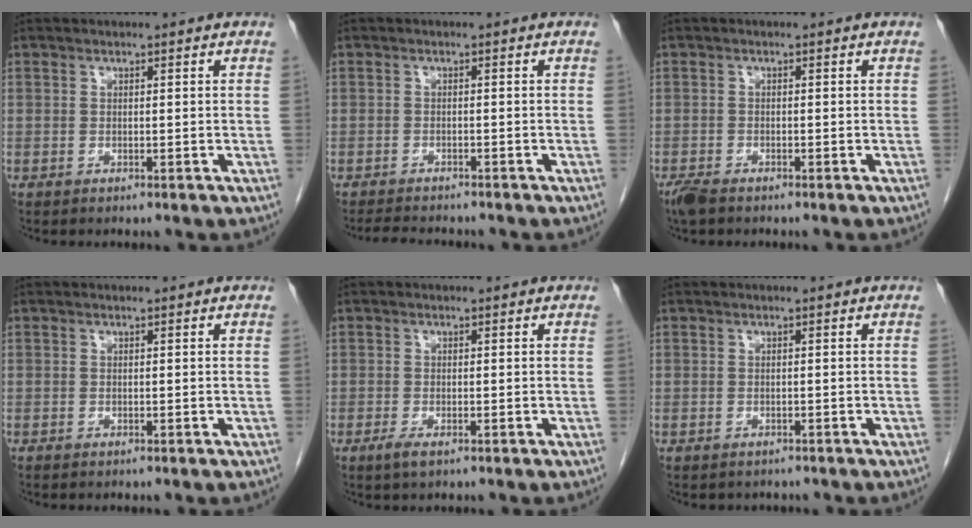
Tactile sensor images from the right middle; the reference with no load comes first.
{"total": 4.9, "force": [-4.6, 0.7, 1.7], "torque": [-0.028, -0.013, -0.070]}
{"total": 2.8, "force": [-2.2, 0.9, 1.5], "torque": [-0.035, -0.008, -0.039]}
{"total": 0.0}
{"total": 1.8, "force": [-1.0, 0.5, 1.4], "torque": [-0.031, -0.003, -0.019]}
{"total": 1.7, "force": [-1.5, 0.7, 0.2], "torque": [-0.013, -0.003, -0.018]}